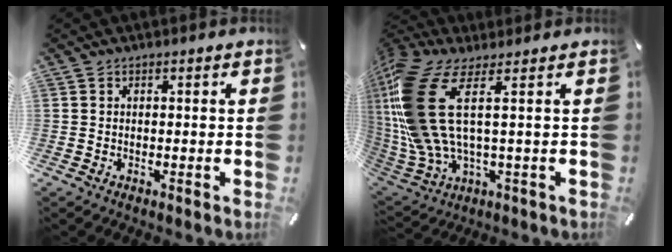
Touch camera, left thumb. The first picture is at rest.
{"total": 19.3, "force": [4.1, 8.5, 16.9], "torque": [-0.383, -0.033, 0.066]}